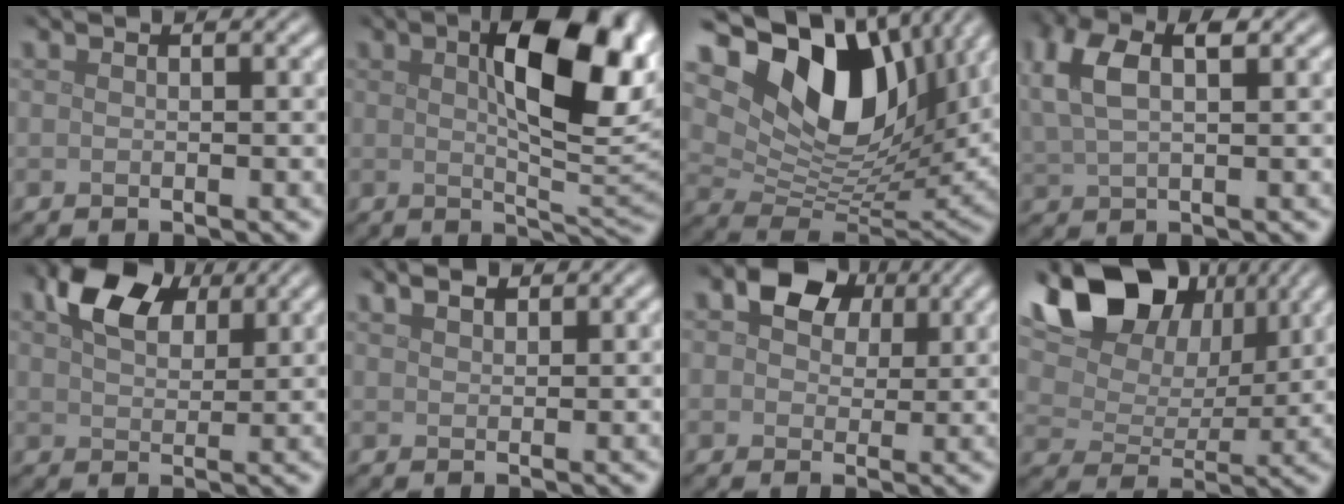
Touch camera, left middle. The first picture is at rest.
{"total": 11.4, "force": [2.9, 4.4, 10.1], "torque": [-0.146, 0.005, 0.048]}
{"total": 13.6, "force": [6.1, 7.9, 9.3], "torque": [-0.159, 0.001, 0.110]}
{"total": 5.3, "force": [2.0, 2.7, 4.1], "torque": [-0.093, 0.012, 0.036]}
{"total": 6.4, "force": [3.4, 3.7, 3.9], "torque": [-0.077, 0.008, 0.058]}
{"total": 1.2, "force": [1.1, 0.4, 0.5], "torque": [-0.015, 0.002, 0.022]}
{"total": 5.6, "force": [2.5, 3.8, 3.2], "torque": [-0.056, 0.001, 0.026]}
{"total": 13.6, "force": [7.4, 8.4, 7.8], "torque": [-0.147, 0.046, 0.107]}